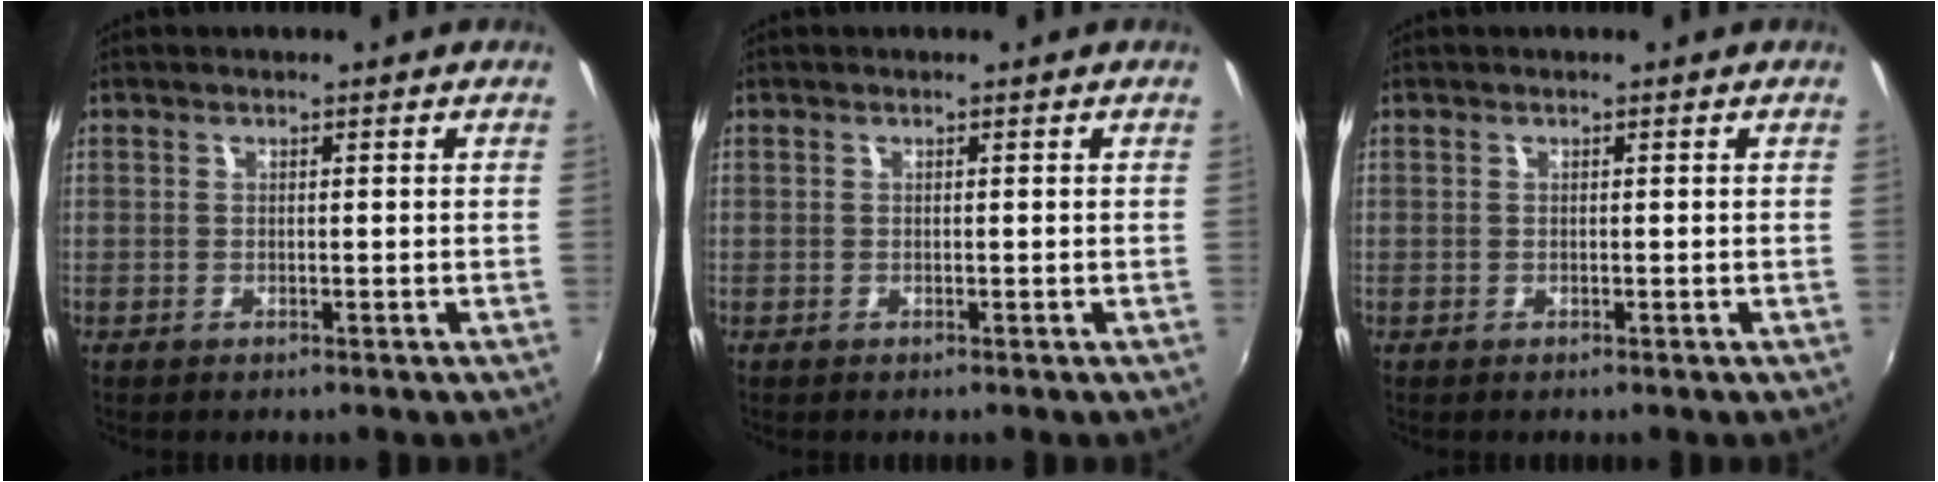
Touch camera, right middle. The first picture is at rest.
{"total": 0.0}
{"total": 0.0}